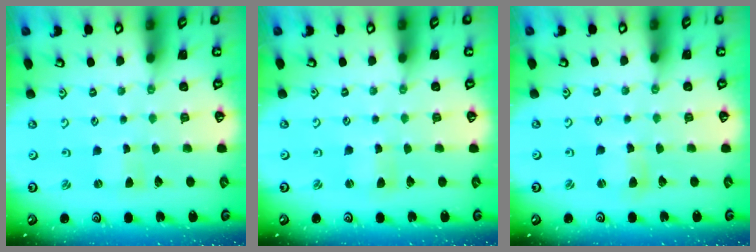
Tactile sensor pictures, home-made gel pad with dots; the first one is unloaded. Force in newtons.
{"total": 1.6, "press": 1.5, "slide": 0.4}
{"total": 2.6, "press": 2.5, "slide": 0.3}